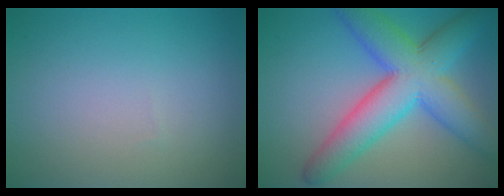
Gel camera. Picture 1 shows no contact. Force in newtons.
{"total": 9.4, "press": 9.4, "slide": 0.1}